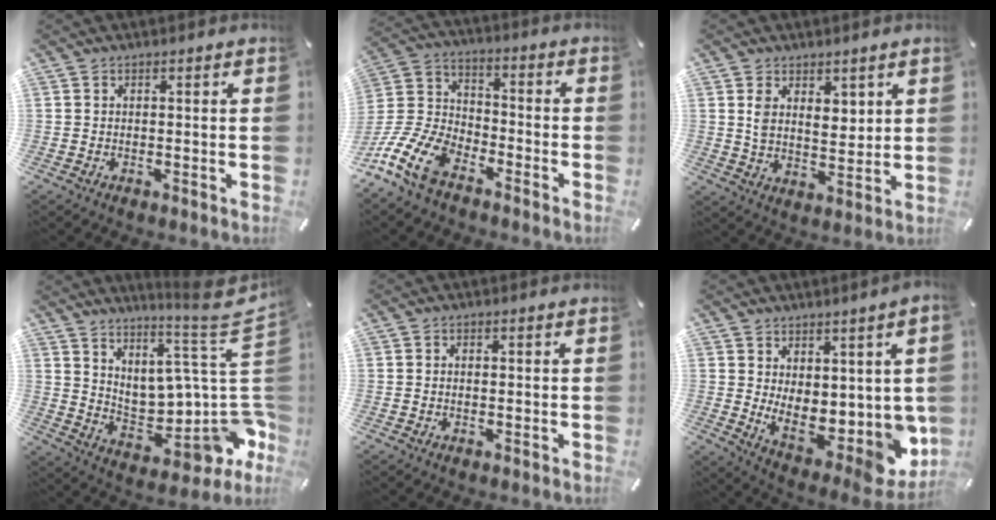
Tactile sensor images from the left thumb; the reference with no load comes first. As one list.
[{"total": 13.8, "force": [-9.5, 7.2, 7.0], "torque": [-0.151, 0.044, -0.178]}, {"total": 6.4, "force": [3.6, 4.2, 3.2], "torque": [-0.052, -0.015, 0.062]}, {"total": 14.0, "force": [4.0, 5.9, 12.1], "torque": [-0.124, -0.094, 0.059]}, {"total": 0.8, "force": [-0.3, 0.4, 0.7], "torque": [-0.013, 0.000, -0.005]}, {"total": 10.2, "force": [-0.6, 4.9, 8.9], "torque": [-0.074, -0.043, 0.002]}]